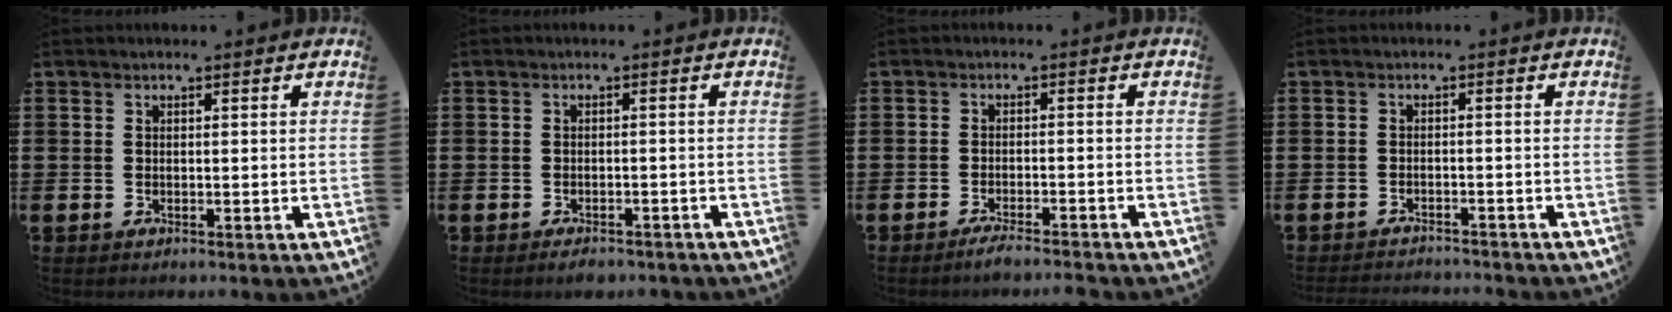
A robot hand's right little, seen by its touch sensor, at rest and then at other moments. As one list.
[{"total": 1.5, "force": [-1.3, 0.3, 0.5], "torque": [-0.012, -0.001, -0.027]}, {"total": 2.2, "force": [-1.9, 0.0, 1.0], "torque": [-0.016, 0.004, -0.037]}, {"total": 1.8, "force": [-1.8, 0.0, -0.1], "torque": [-0.004, 0.002, -0.038]}]